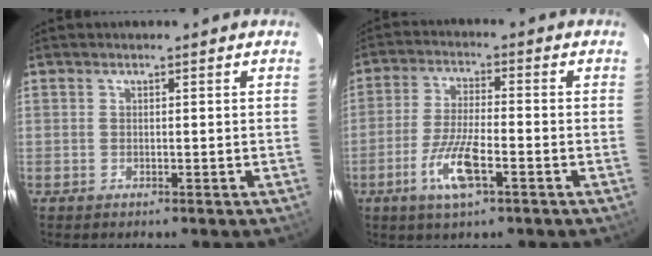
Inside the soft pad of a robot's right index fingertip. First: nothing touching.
{"total": 8.2, "force": [-3.7, 1.5, 7.2], "torque": [-0.147, -0.008, -0.067]}